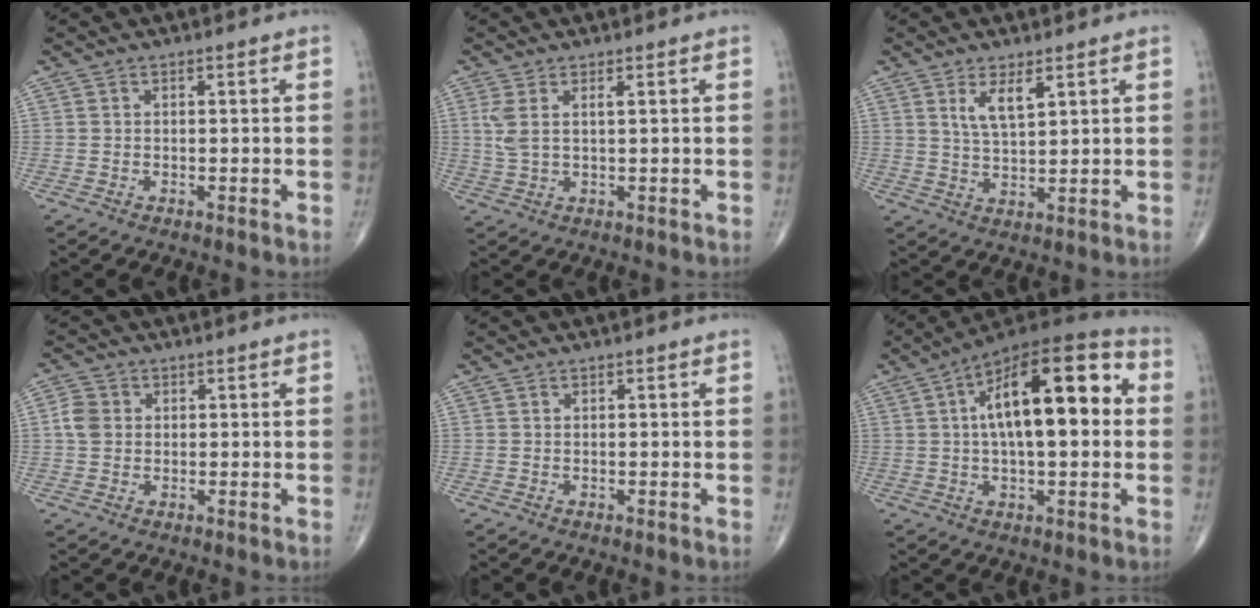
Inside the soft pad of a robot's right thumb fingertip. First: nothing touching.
{"total": 3.9, "force": [1.3, 1.2, 3.5], "torque": [-0.090, 0.001, 0.035]}
{"total": 5.0, "force": [2.6, 1.6, 4.0], "torque": [-0.073, -0.020, 0.056]}
{"total": 3.8, "force": [0.4, 3.2, 2.0], "torque": [-0.034, 0.005, 0.003]}
{"total": 0.0}
{"total": 21.0, "force": [3.3, 8.5, 18.9], "torque": [-0.281, 0.028, 0.039]}